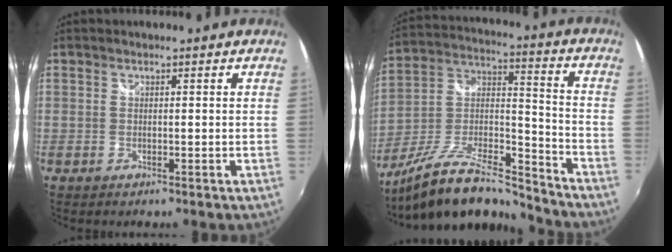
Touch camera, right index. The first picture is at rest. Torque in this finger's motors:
{"motor_torque": [0.93, -1.21, 0.17, 0.00]}